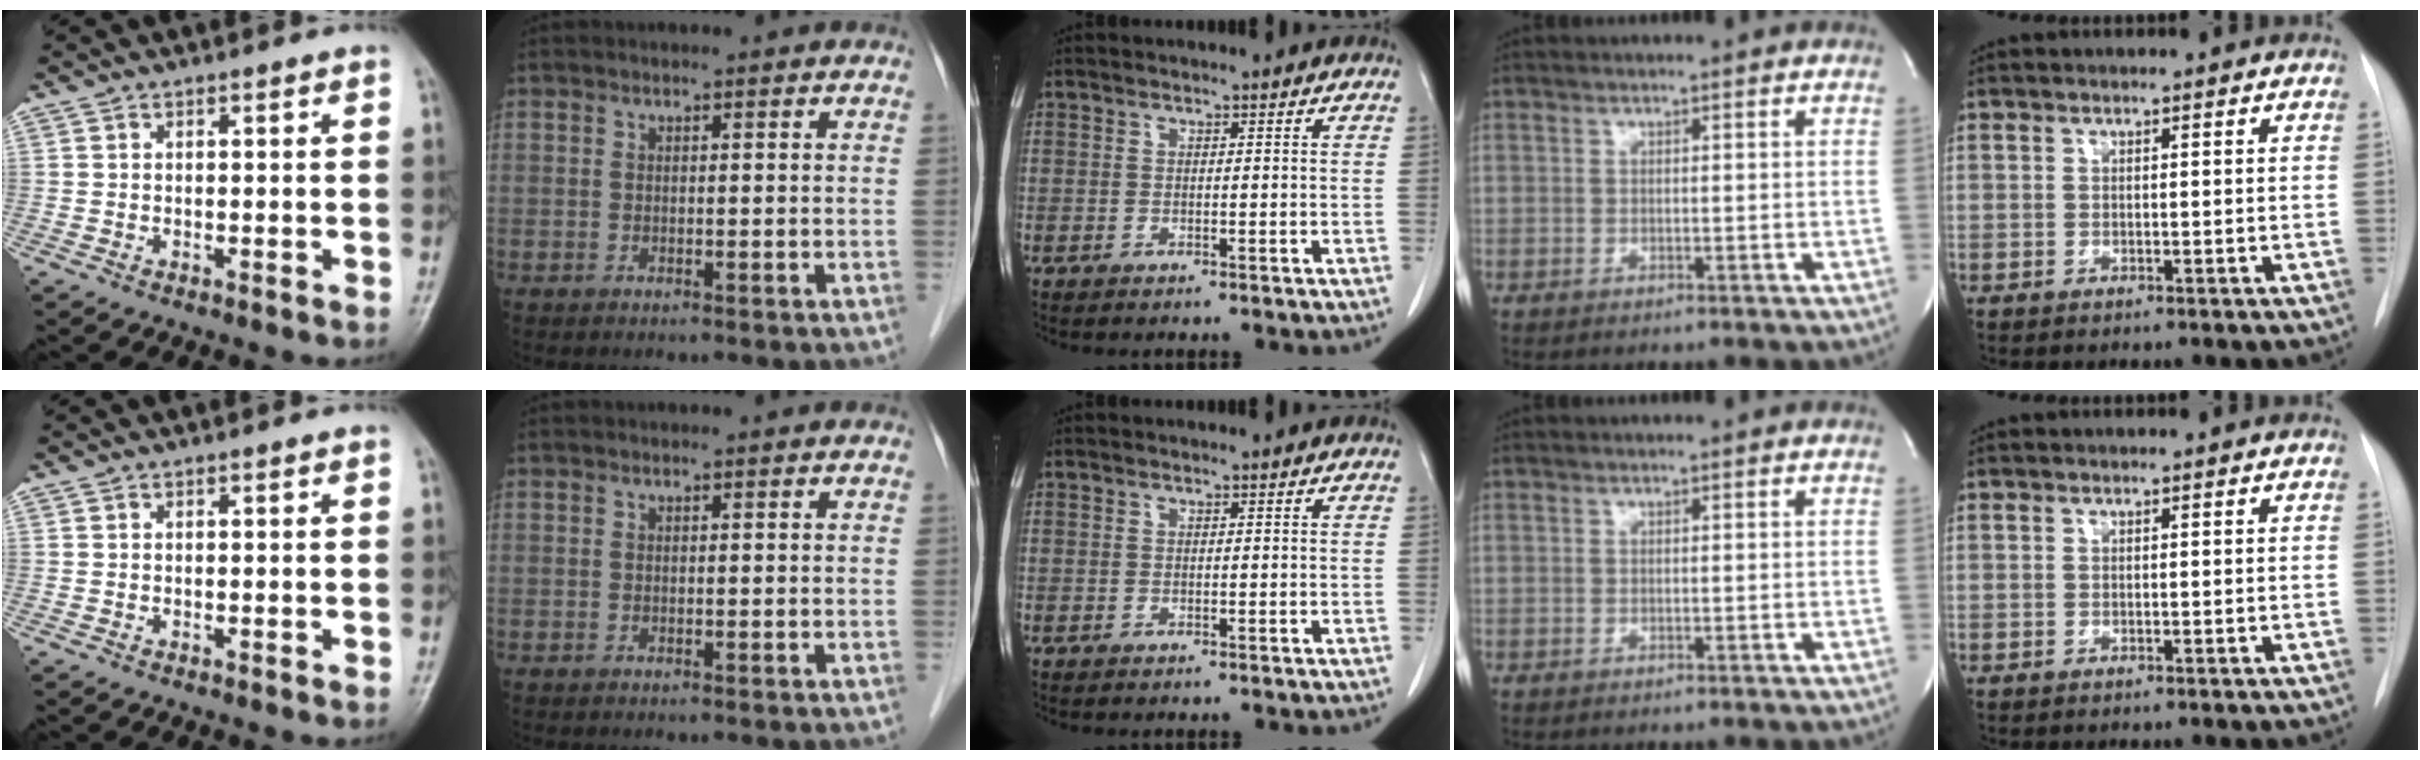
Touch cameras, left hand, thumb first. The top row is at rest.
{}